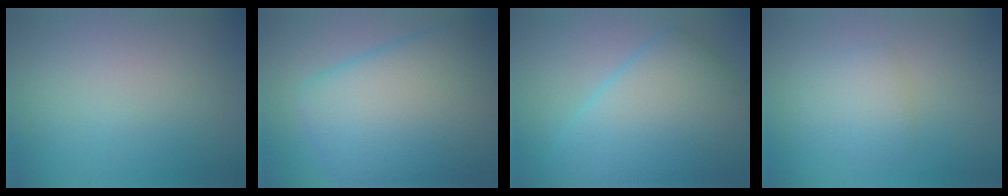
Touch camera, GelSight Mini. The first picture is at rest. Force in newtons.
{"total": 12.4, "press": 12.4, "slide": 0.6}
{"total": 10.4, "press": 10.4, "slide": 0.2}
{"total": 2.4, "press": 2.4, "slide": 0.1}